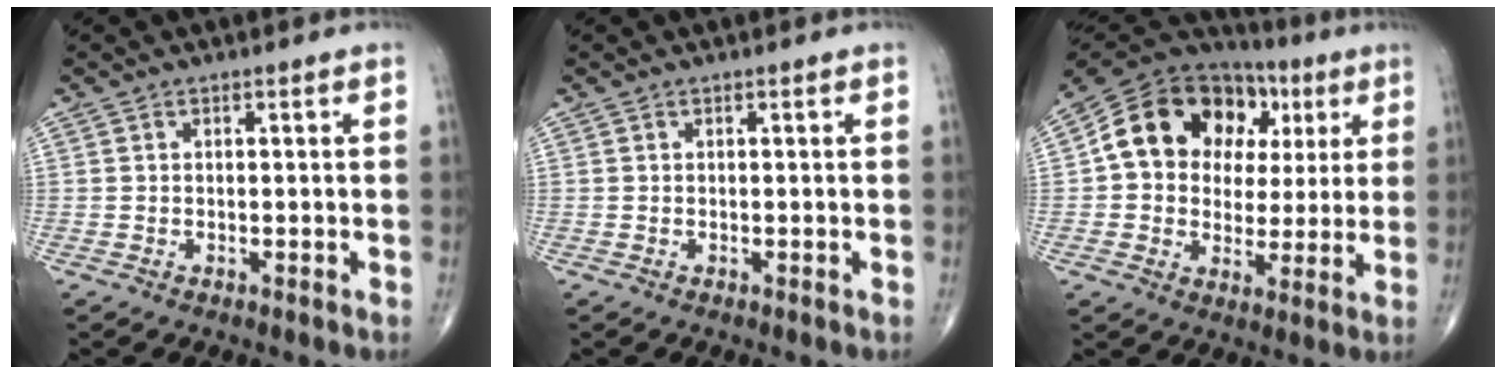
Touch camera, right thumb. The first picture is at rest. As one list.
[{"total": 0.0}, {"total": 19.5, "force": [4.7, 15.0, 11.6], "torque": [-0.155, 0.031, 0.075]}]